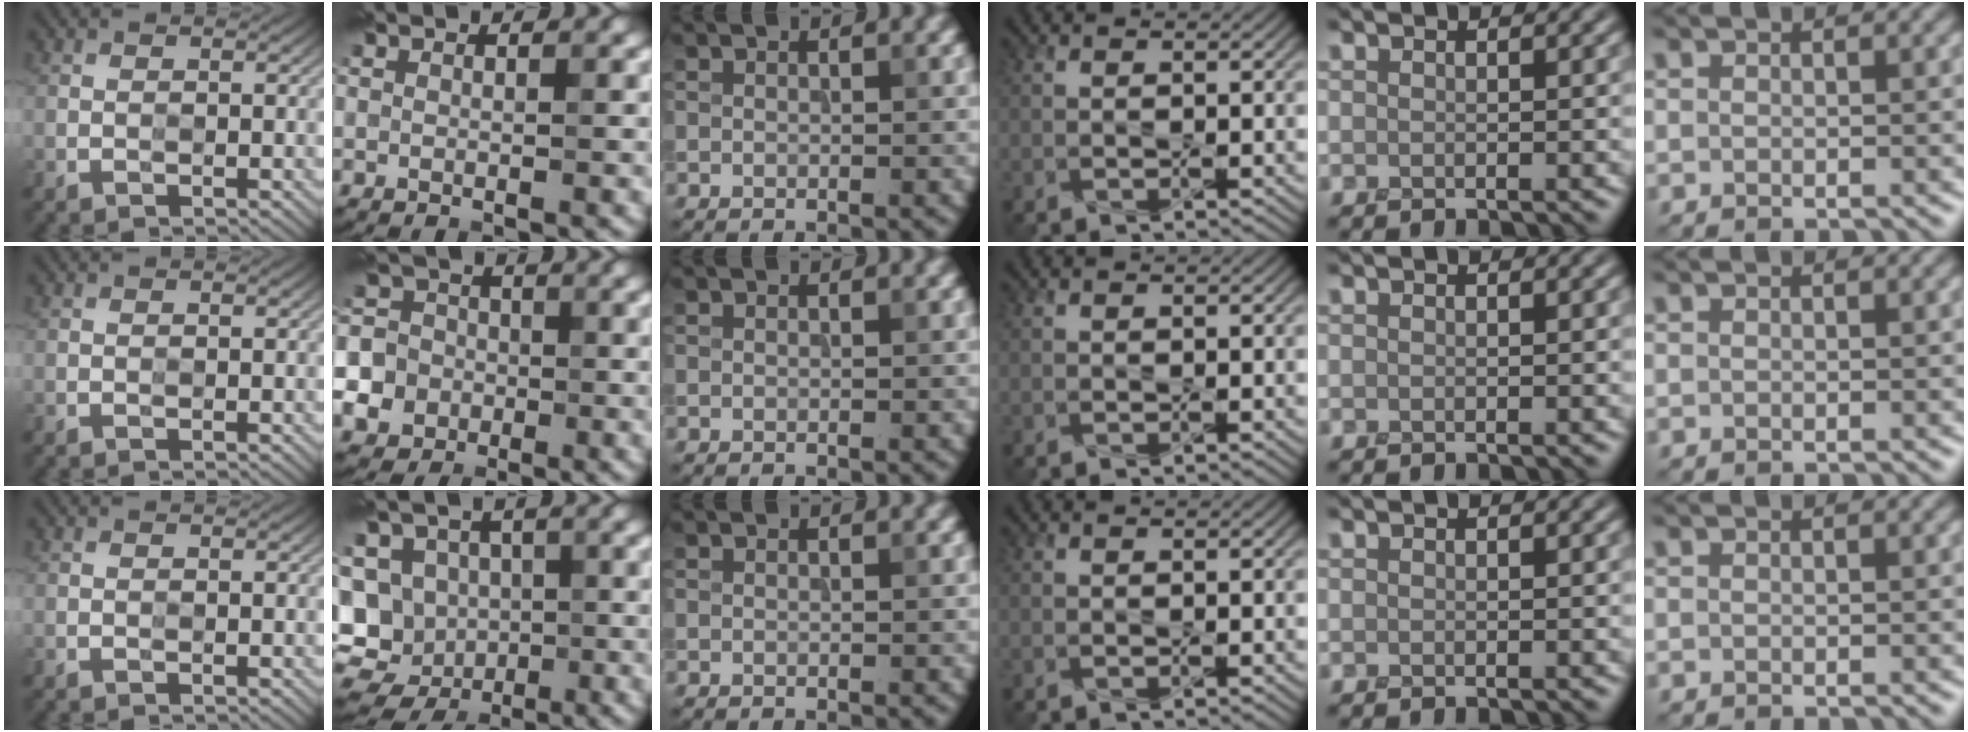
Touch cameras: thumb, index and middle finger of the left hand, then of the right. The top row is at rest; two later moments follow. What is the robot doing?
{"motion": "press", "object": "toy piano key"}